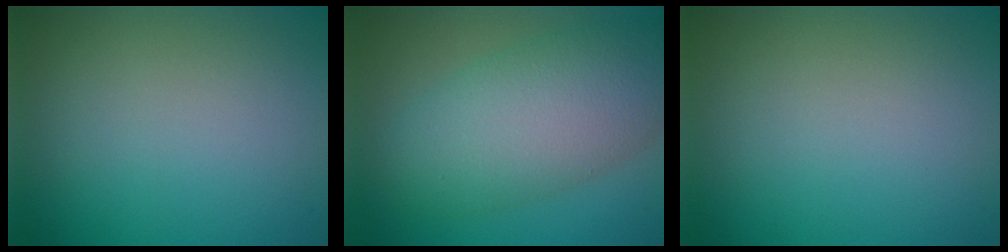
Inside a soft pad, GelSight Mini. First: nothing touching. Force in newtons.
{"total": 8.1, "press": 8.1, "slide": 0.3}
{"total": 0.0}